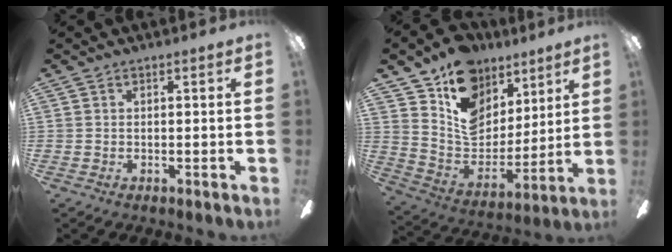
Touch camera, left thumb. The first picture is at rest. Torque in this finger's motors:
{"motor_torque": [0.17, 0.62, 0.07, -0.48, 0.05]}